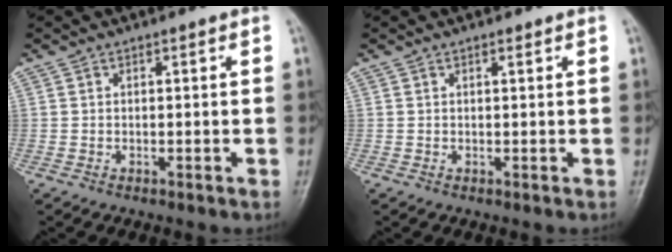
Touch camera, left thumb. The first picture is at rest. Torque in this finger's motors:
{"motor_torque": [-0.01, 0.06, -0.18, 0.14, -0.03]}